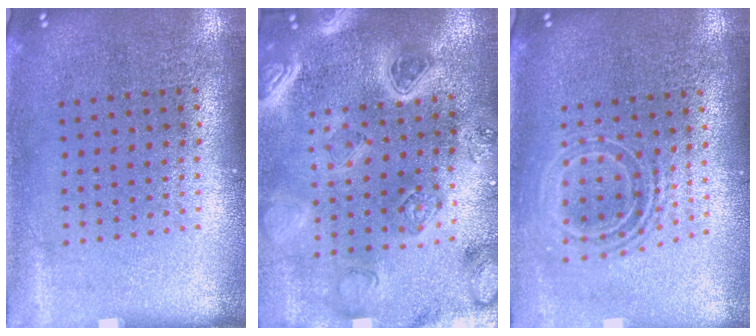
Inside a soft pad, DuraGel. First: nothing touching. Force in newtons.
{"total": 2.9, "press": 2.9, "slide": 0.7}
{"total": 1.7, "press": 1.4, "slide": 1.1}